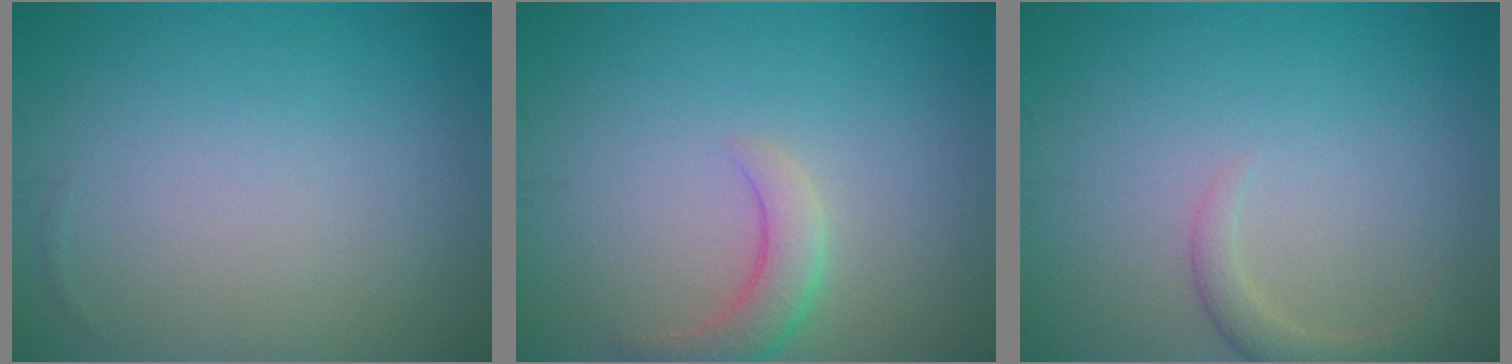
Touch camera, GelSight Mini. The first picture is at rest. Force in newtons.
{"total": 2.9, "press": 2.8, "slide": 0.3}
{"total": 1.9, "press": 1.9, "slide": 0.2}